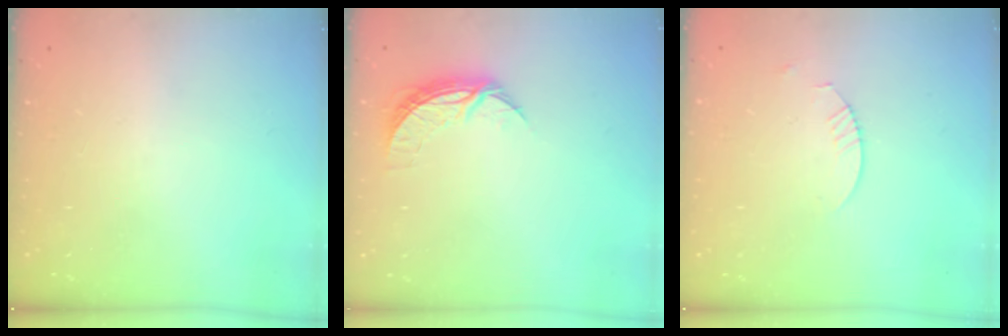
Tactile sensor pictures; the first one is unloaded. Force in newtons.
{"total": 6.8, "press": 6.8, "slide": 0.5}
{"total": 1.8, "press": 1.8, "slide": 0.2}